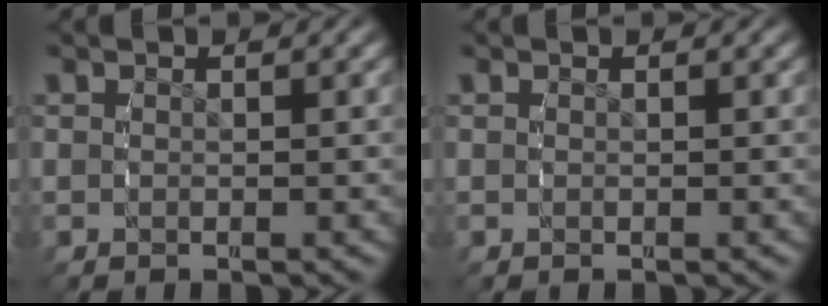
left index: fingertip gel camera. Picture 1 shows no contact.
{"total": 0.0}